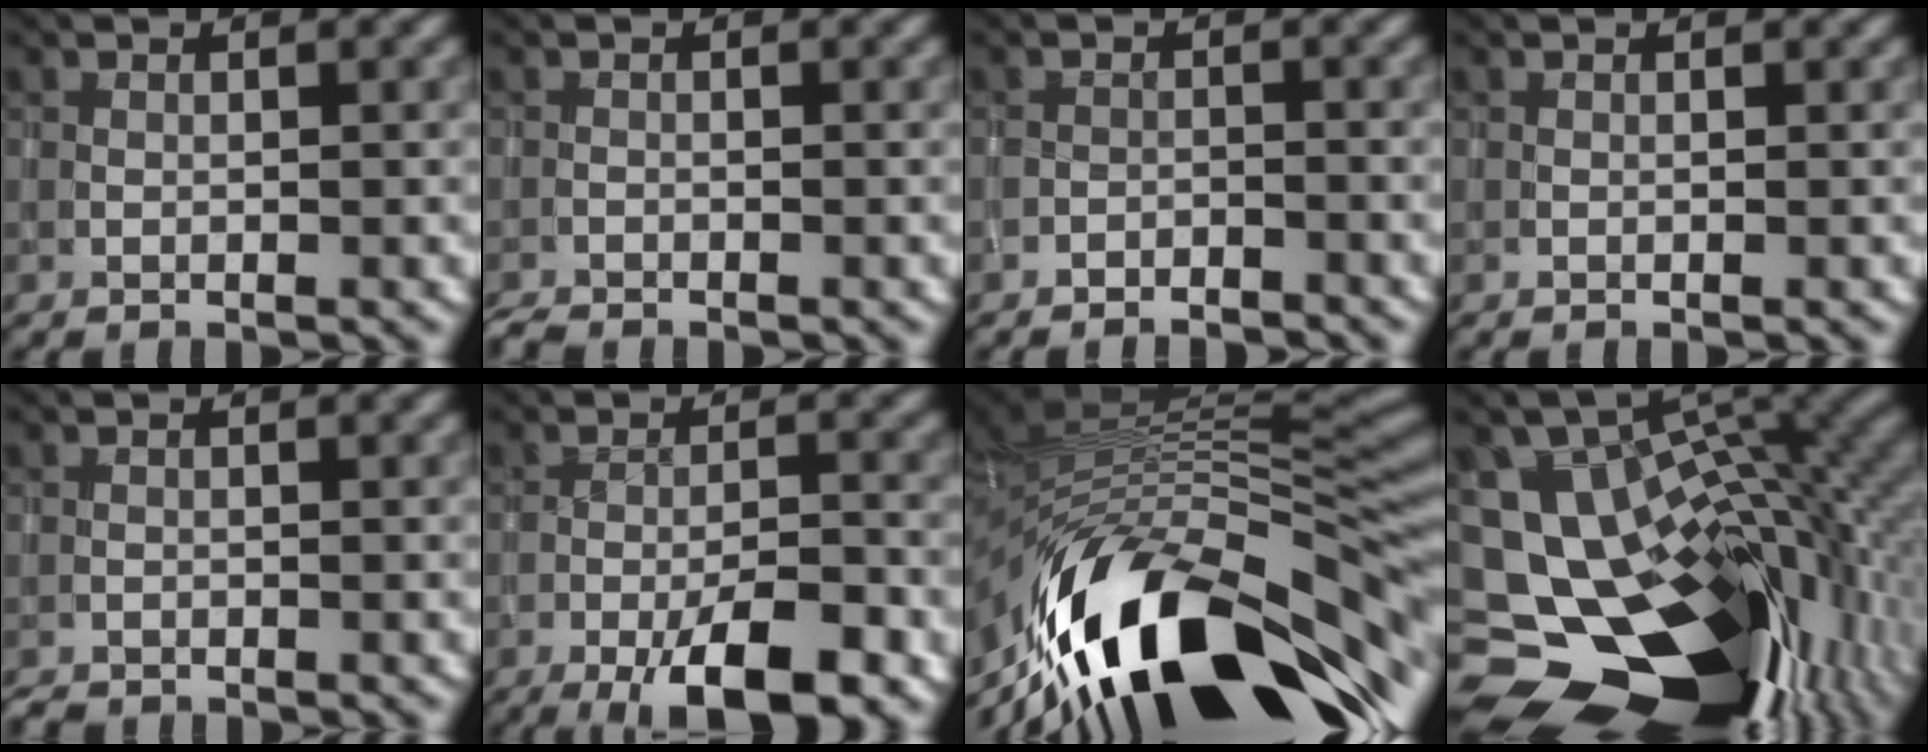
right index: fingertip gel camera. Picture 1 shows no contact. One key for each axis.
{"total": 1.0, "fx": -1.0, "fy": -0.1, "fz": 0.0, "tx": -0.004, "ty": 0.000, "tz": -0.021}
{"total": 1.7, "fx": -1.7, "fy": 0.3, "fz": 0.0, "tx": 0.006, "ty": 0.001, "tz": -0.029}
{"total": 0.0}
{"total": 0.7, "fx": -0.7, "fy": 0.0, "fz": -0.1, "tx": 0.000, "ty": 0.000, "tz": -0.013}
{"total": 7.5, "fx": -4.1, "fy": 2.3, "fz": 5.9, "tx": -0.090, "ty": -0.002, "tz": -0.066}
{"total": 15.9, "fx": -7.5, "fy": 6.8, "fz": 12.2, "tx": -0.217, "ty": 0.013, "tz": -0.126}
{"total": 18.4, "fx": -7.1, "fy": 11.2, "fz": 12.8, "tx": -0.209, "ty": -0.029, "tz": -0.073}